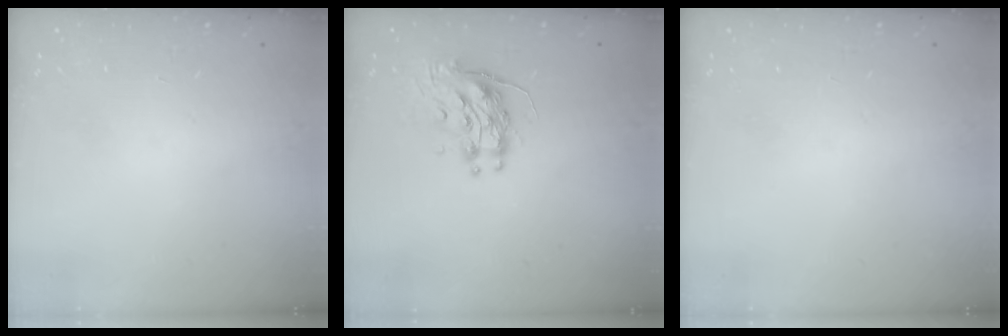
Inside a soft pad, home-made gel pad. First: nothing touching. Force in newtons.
{"total": 9.8, "press": 9.8, "slide": 0.7}
{"total": 0.0}